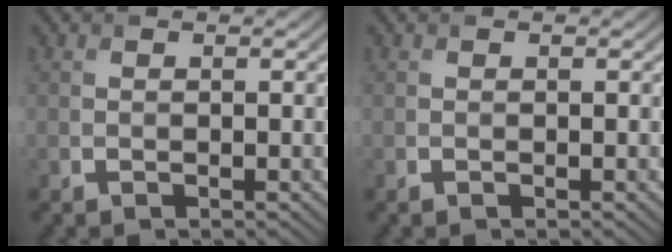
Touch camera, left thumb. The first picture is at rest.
{"total": 0.0}